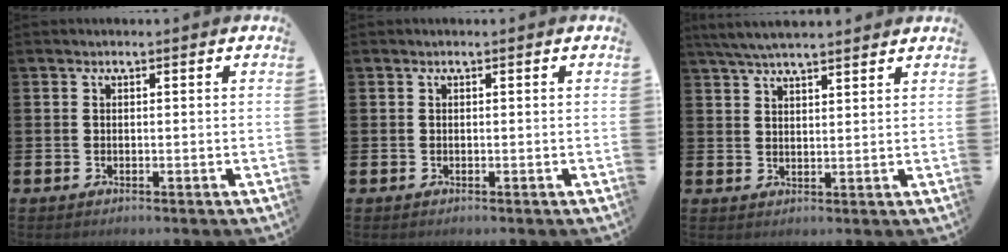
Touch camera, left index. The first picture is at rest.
{"total": 0.0}
{"total": 5.1, "force": [4.8, 0.7, 1.7], "torque": [-0.048, -0.010, 0.089]}